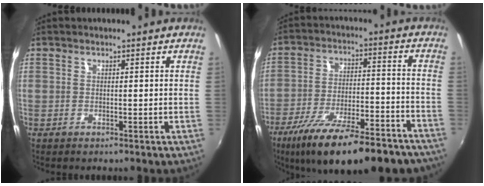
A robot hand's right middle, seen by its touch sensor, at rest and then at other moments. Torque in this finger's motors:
{"motor_torque": [1.55, -0.59, 0.69, 0.21]}